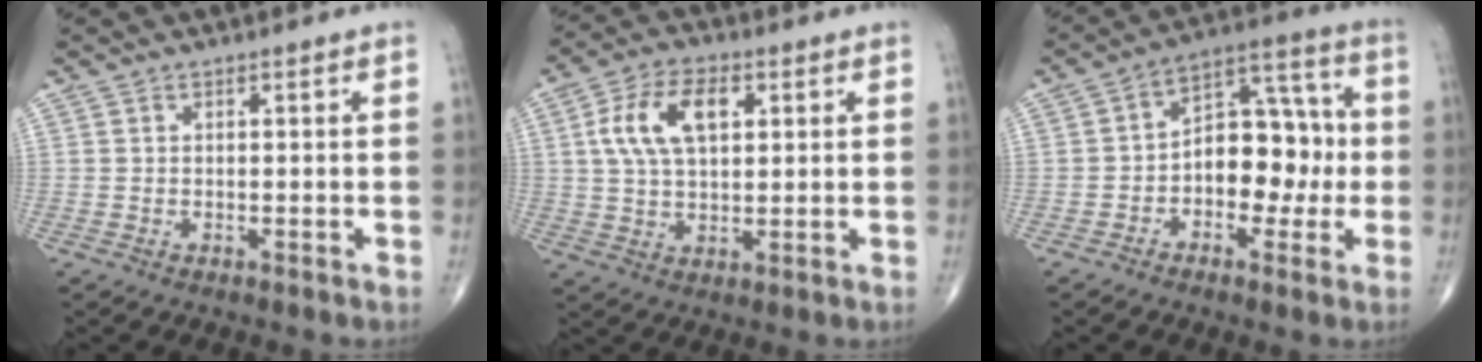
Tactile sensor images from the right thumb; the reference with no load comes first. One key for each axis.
{"total": 11.2, "fx": 3.0, "fy": 6.2, "fz": 8.8, "tx": -0.159, "ty": 0.008, "tz": 0.053}
{"total": 13.0, "fx": -1.6, "fy": 8.3, "fz": 9.9, "tx": -0.106, "ty": 0.045, "tz": -0.033}